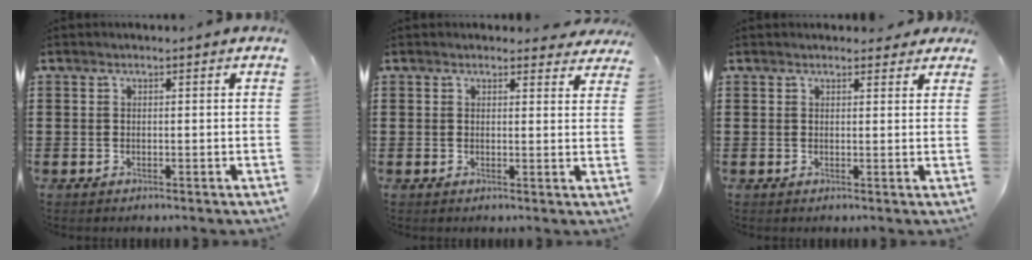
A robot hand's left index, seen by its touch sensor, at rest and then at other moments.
{"total": 2.0, "force": [1.9, 0.6, 0.3], "torque": [-0.004, -0.003, 0.034]}
{"total": 1.8, "force": [1.6, 0.7, 0.4], "torque": [-0.004, 0.003, 0.029]}